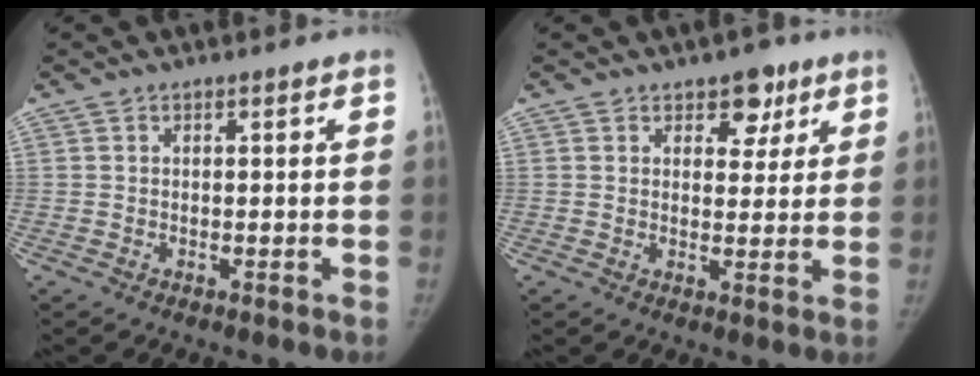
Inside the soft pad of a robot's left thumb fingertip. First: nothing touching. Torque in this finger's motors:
{"motor_torque": [-0.01, -0.25, 0.21, 0.38, -0.01]}